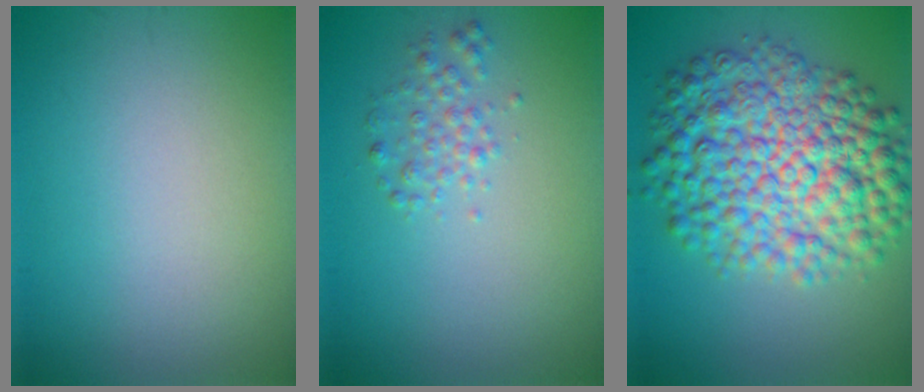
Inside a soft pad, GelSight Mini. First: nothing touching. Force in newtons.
{"total": 1.7, "press": 1.7, "slide": 0.0}
{"total": 10.8, "press": 10.8, "slide": 0.1}